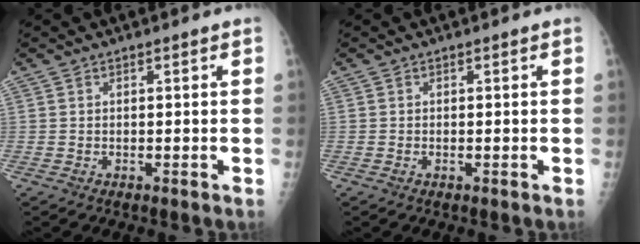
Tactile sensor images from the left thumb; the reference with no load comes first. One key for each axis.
{"total": 0.0}